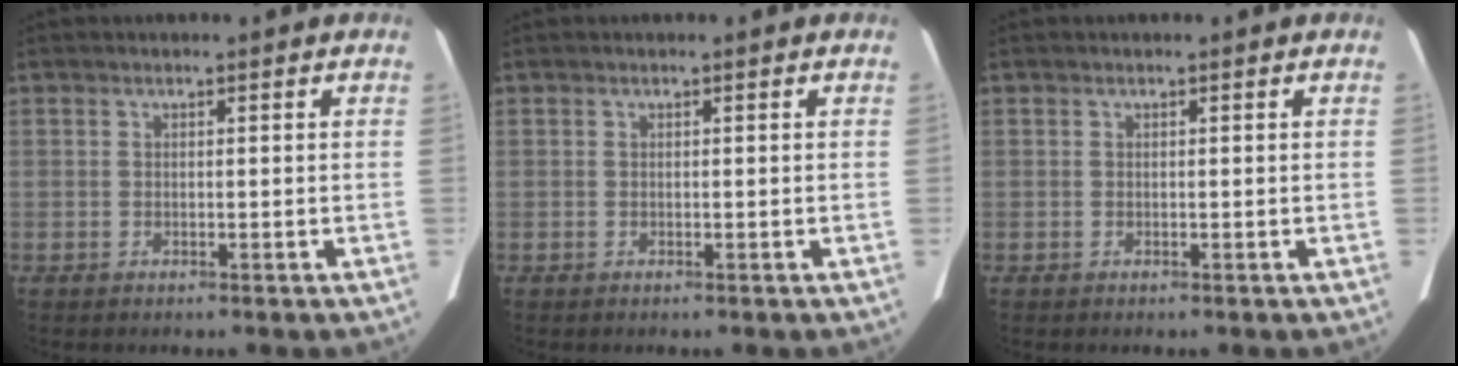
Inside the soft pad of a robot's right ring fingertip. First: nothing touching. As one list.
[{"total": 0.0}, {"total": 0.0}]